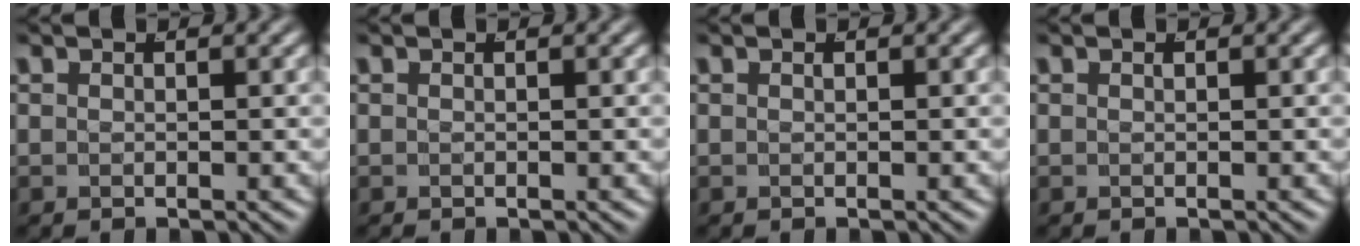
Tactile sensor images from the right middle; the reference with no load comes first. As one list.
[{"total": 0.0}, {"total": 0.0}, {"total": 0.0}]